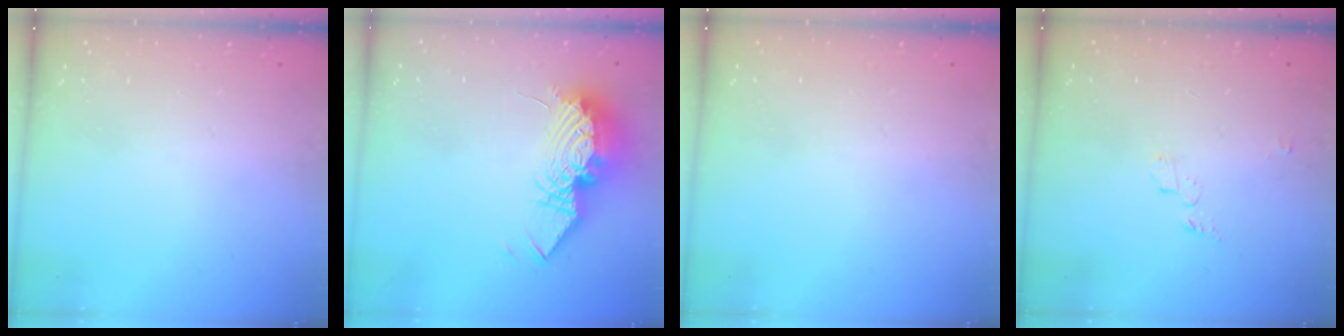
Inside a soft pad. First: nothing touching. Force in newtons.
{"total": 12.4, "press": 12.3, "slide": 1.0}
{"total": 3.6, "press": 1.4, "slide": 3.3}
{"total": 3.8, "press": 3.7, "slide": 0.4}